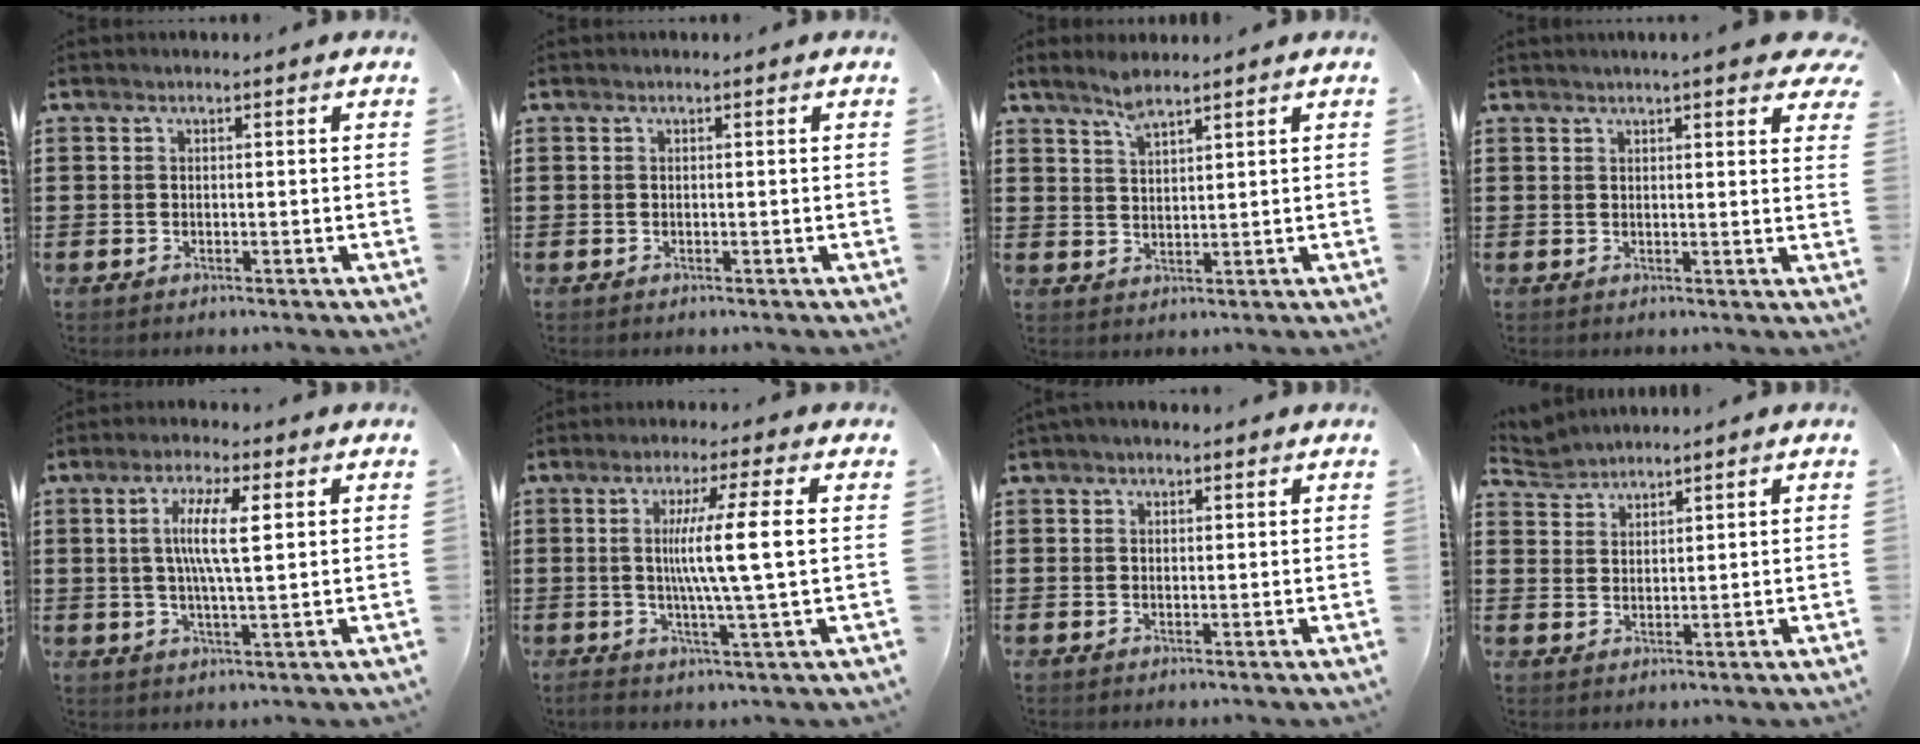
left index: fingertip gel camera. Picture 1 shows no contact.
{"total": 0.0}
{"total": 3.6, "force": [2.8, 1.1, 1.9], "torque": [-0.045, 0.003, 0.052]}
{"total": 4.0, "force": [3.4, 0.3, 2.1], "torque": [-0.035, -0.011, 0.057]}
{"total": 7.3, "force": [1.7, 1.3, 6.9], "torque": [-0.136, 0.002, 0.026]}
{"total": 9.6, "force": [0.9, -0.5, 9.5], "torque": [-0.176, -0.003, 0.008]}
{"total": 1.4, "force": [1.1, 0.8, 0.5], "torque": [-0.012, 0.005, 0.020]}
{"total": 2.6, "force": [2.5, 0.7, -0.3], "torque": [-0.004, -0.002, 0.049]}